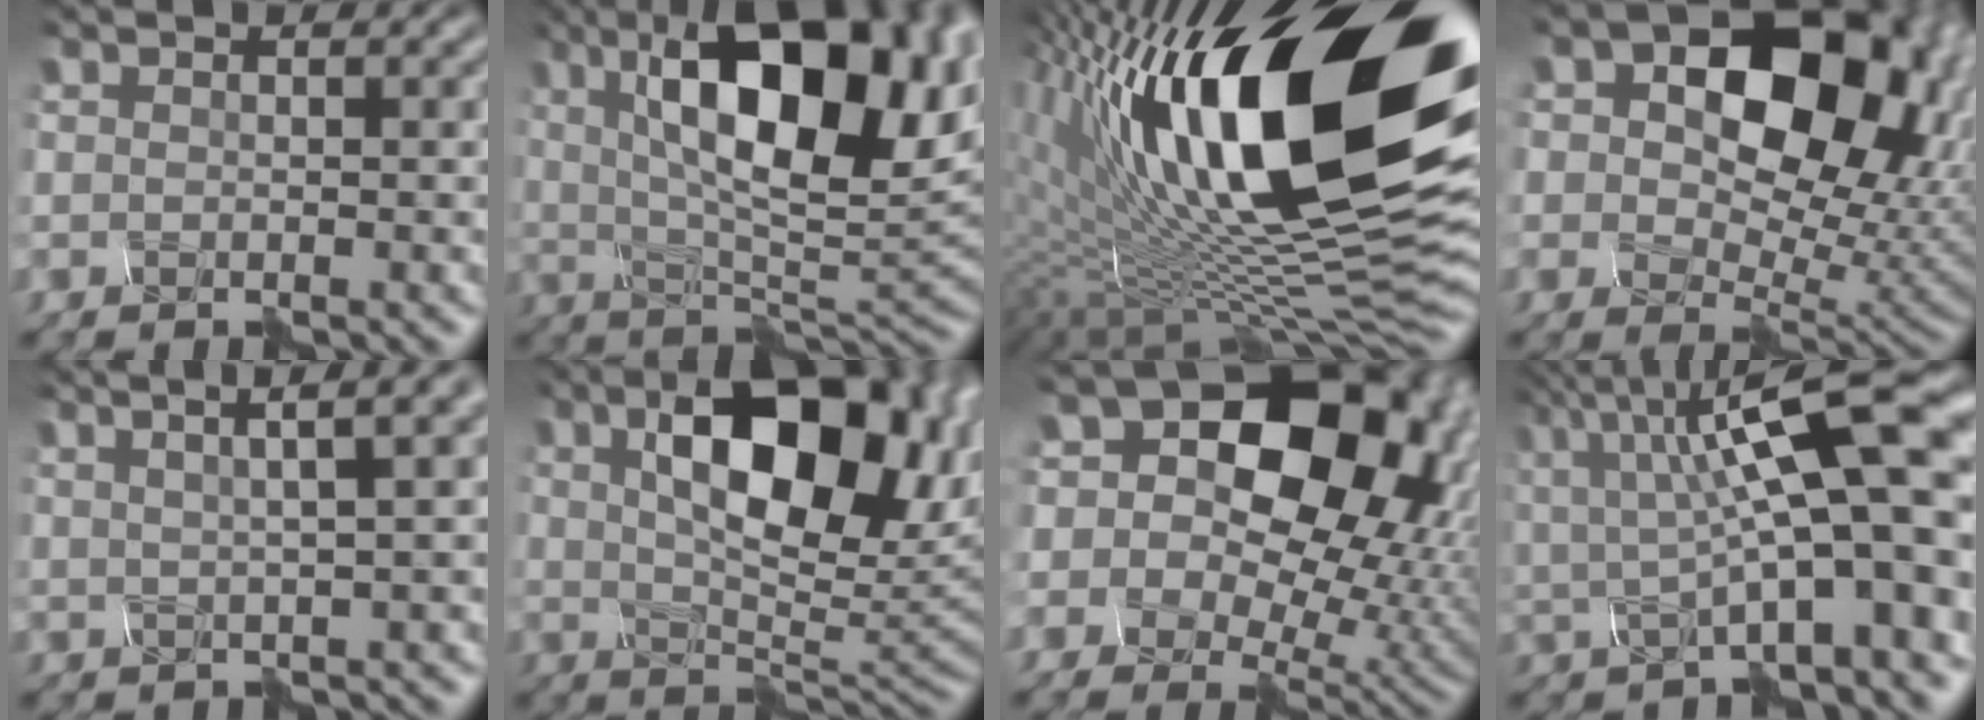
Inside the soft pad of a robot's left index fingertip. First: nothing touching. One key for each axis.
{"total": 15.1, "fx": 4.6, "fy": 5.8, "fz": 13.2, "tx": -0.206, "ty": 0.012, "tz": 0.079}
{"total": 19.3, "fx": 6.1, "fy": 7.6, "fz": 16.7, "tx": -0.273, "ty": 0.025, "tz": 0.115}
{"total": 12.4, "fx": 2.6, "fy": 8.3, "fz": 8.9, "tx": -0.126, "ty": 0.001, "tz": 0.059}
{"total": 7.5, "fx": 3.9, "fy": 2.2, "fz": 6.0, "tx": -0.061, "ty": 0.048, "tz": 0.033}
{"total": 12.6, "fx": 3.6, "fy": 5.9, "fz": 10.6, "tx": -0.154, "ty": 0.011, "tz": 0.066}
{"total": 18.6, "fx": 5.8, "fy": 13.3, "fz": 11.6, "tx": -0.189, "ty": 0.046, "tz": 0.105}
{"total": 11.7, "fx": 1.8, "fy": 4.2, "fz": 10.7, "tx": -0.181, "ty": 0.017, "tz": 0.040}